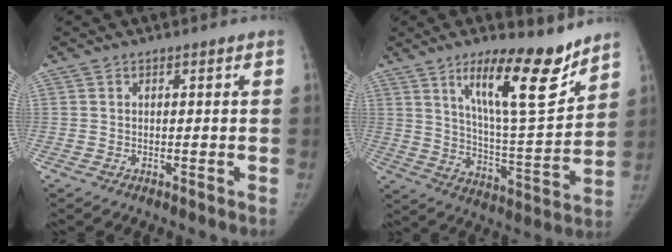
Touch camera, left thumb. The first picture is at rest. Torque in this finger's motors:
{"motor_torque": [0.98, -0.07, 1.53, -1.24, 0.47]}